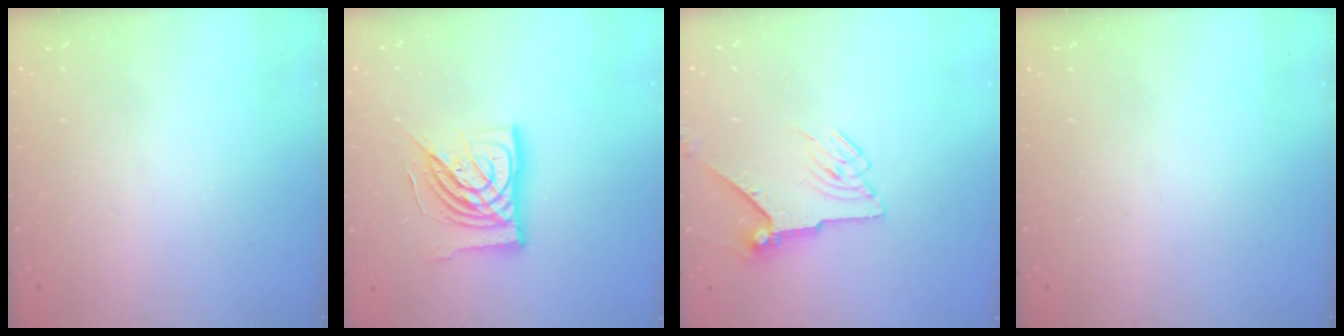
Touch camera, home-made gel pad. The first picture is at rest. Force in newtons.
{"total": 15.7, "press": 15.7, "slide": 1.5}
{"total": 7.0, "press": 7.0, "slide": 0.3}
{"total": 0.0}